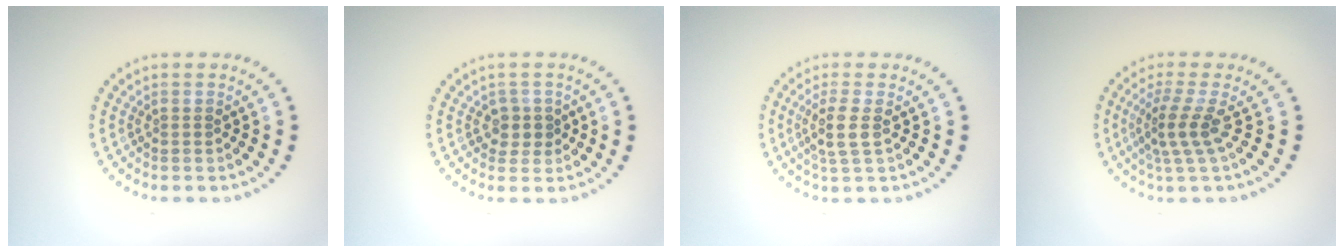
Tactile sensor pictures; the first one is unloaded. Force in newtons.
{"total": 1.7, "press": 1.4, "slide": 1.0}
{"total": 2.4, "press": 2.0, "slide": 1.3}
{"total": 2.8, "press": 2.0, "slide": 2.0}